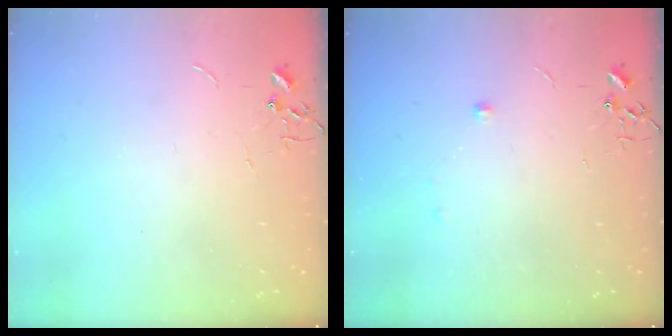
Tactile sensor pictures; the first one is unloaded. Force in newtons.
{"total": 3.7, "press": 3.6, "slide": 0.6}